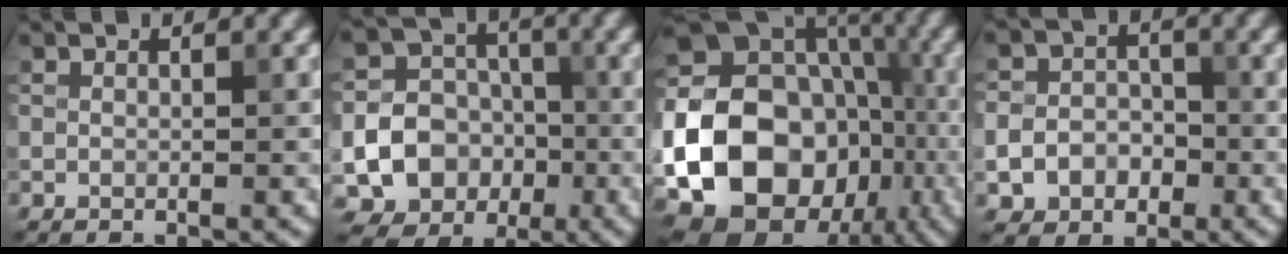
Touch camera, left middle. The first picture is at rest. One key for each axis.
{"total": 15.9, "fx": -4.5, "fy": 14.7, "fz": 4.1, "tx": -0.110, "ty": -0.029, "tz": -0.085}
{"total": 23.4, "fx": -6.3, "fy": 19.4, "fz": 11.6, "tx": -0.216, "ty": -0.016, "tz": -0.139}
{"total": 5.0, "fx": -2.0, "fy": 4.2, "fz": 1.8, "tx": -0.008, "ty": -0.004, "tz": -0.048}